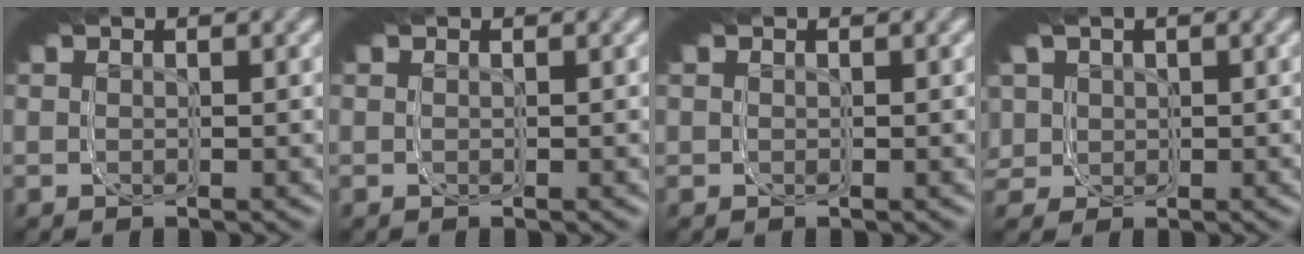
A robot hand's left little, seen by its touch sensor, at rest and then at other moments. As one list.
[{"total": 0.0}, {"total": 0.7, "force": [-0.1, 0.6, 0.2], "torque": [-0.005, -0.005, -0.001]}, {"total": 6.8, "force": [-0.5, 6.1, 3.1], "torque": [-0.067, -0.020, -0.012]}]